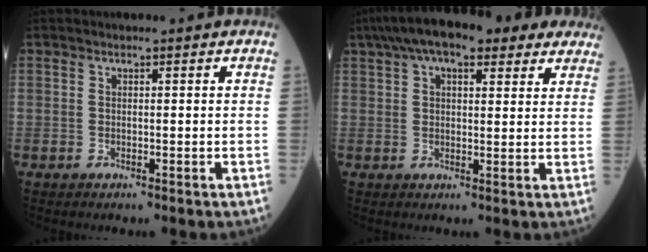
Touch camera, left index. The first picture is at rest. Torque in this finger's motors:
{"motor_torque": [0.77, -1.37, 0.48, 0.18]}